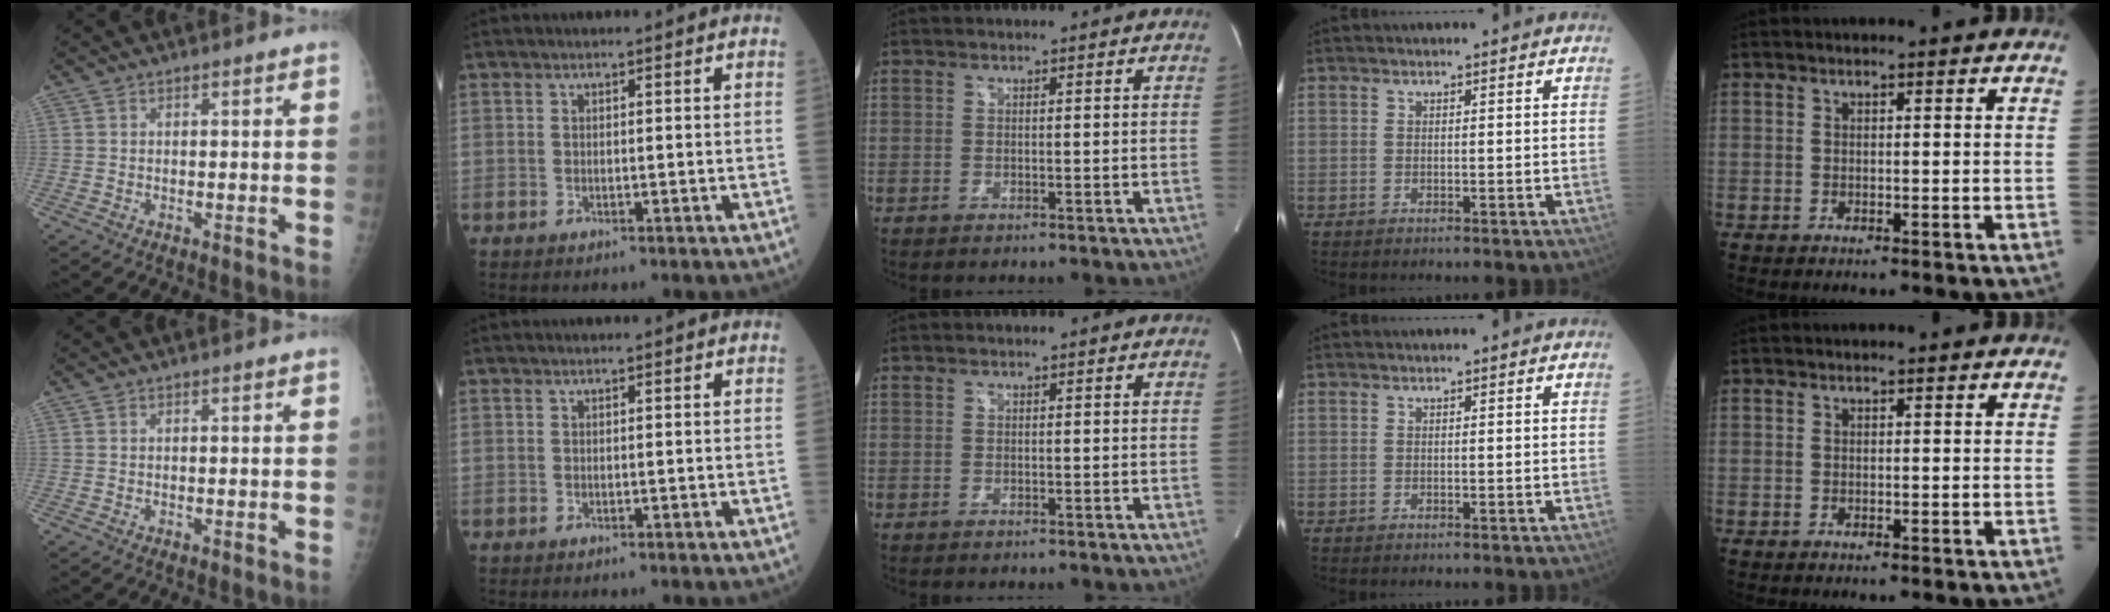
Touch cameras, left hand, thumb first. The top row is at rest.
{}